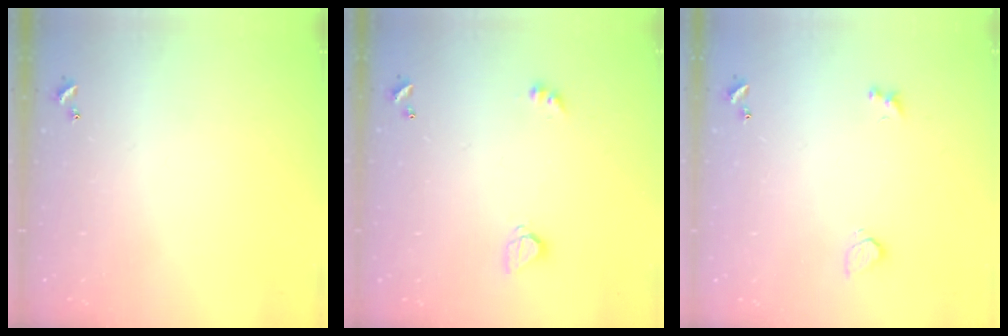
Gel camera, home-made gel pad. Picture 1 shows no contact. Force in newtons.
{"total": 3.3, "press": 3.3, "slide": 0.2}
{"total": 2.1, "press": 1.8, "slide": 1.2}